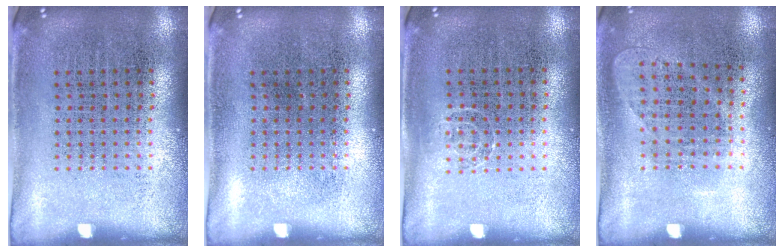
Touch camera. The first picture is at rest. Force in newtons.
{"total": 0.0}
{"total": 0.7, "press": 0.5, "slide": 0.5}
{"total": 0.9, "press": 0.8, "slide": 0.4}